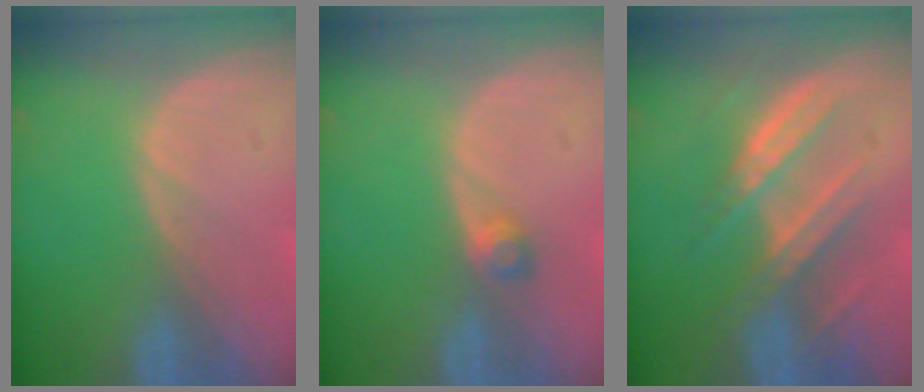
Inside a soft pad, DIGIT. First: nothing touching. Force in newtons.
{"total": 2.0, "press": 1.7, "slide": 1.1}
{"total": 7.5, "press": 7.2, "slide": 1.9}